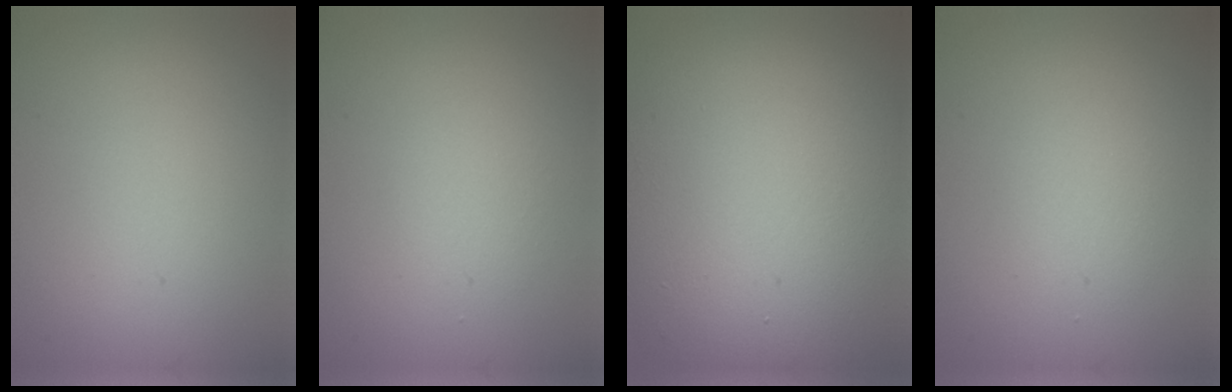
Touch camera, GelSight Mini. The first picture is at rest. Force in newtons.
{"total": 1.3, "press": 1.3, "slide": 0.1}
{"total": 15.7, "press": 15.7, "slide": 1.3}
{"total": 1.6, "press": 1.6, "slide": 0.1}